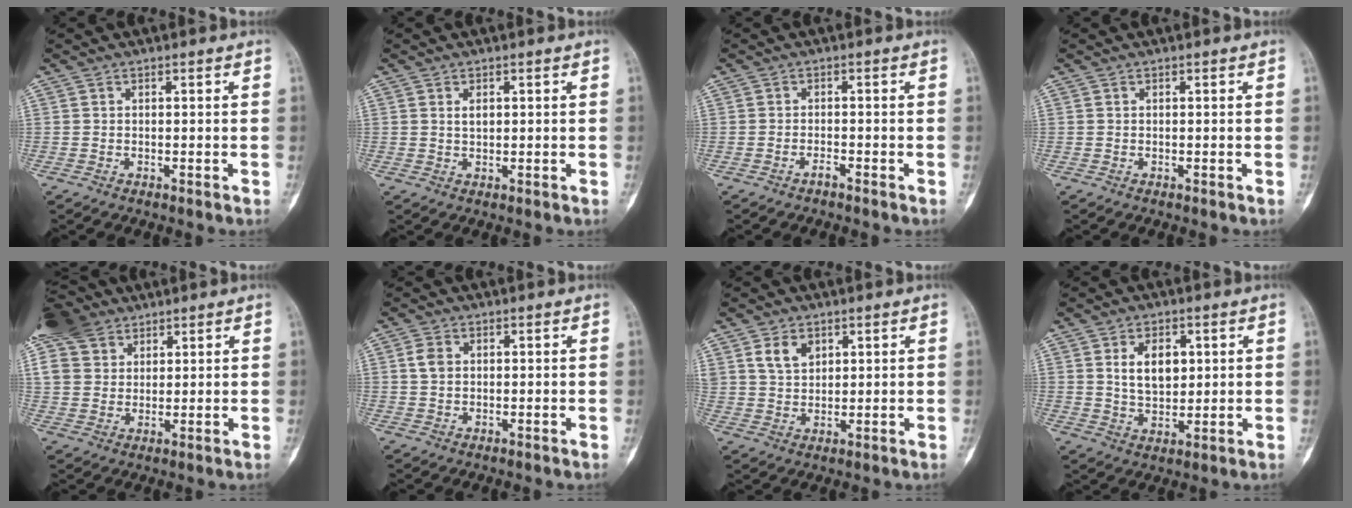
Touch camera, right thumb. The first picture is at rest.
{"total": 1.8, "force": [0.6, 1.1, 1.4], "torque": [-0.021, -0.003, 0.013]}
{"total": 1.2, "force": [-1.1, 0.2, 0.5], "torque": [-0.013, 0.008, -0.020]}
{"total": 0.0}
{"total": 11.2, "force": [7.1, 7.5, 4.3], "torque": [-0.072, -0.001, 0.140]}
{"total": 3.2, "force": [0.7, 2.3, 2.1], "torque": [-0.038, 0.003, 0.015]}
{"total": 5.3, "force": [2.7, 3.7, 2.7], "torque": [-0.033, -0.015, 0.055]}
{"total": 7.7, "force": [2.2, 4.9, 5.5], "torque": [-0.071, -0.014, 0.045]}